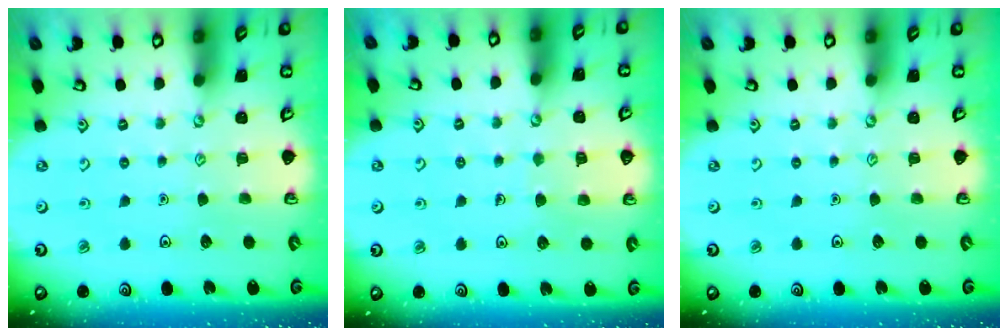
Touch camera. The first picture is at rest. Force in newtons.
{"total": 4.5, "press": 4.5, "slide": 0.3}
{"total": 0.0}